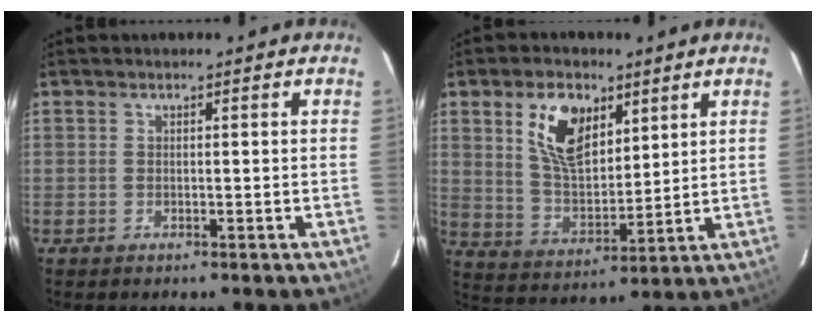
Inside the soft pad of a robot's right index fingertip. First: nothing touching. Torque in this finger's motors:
{"motor_torque": [0.38, 0.21, 0.32, 0.12]}